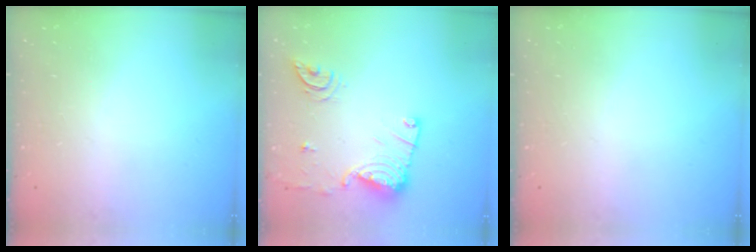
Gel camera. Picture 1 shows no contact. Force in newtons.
{"total": 14.2, "press": 14.2, "slide": 1.4}
{"total": 0.0}